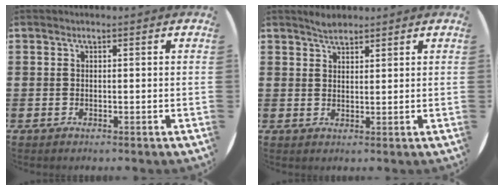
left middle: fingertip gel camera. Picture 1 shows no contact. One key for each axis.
{"total": 2.0, "fx": 1.9, "fy": 0.5, "fz": 0.4, "tx": -0.010, "ty": 0.003, "tz": 0.036}